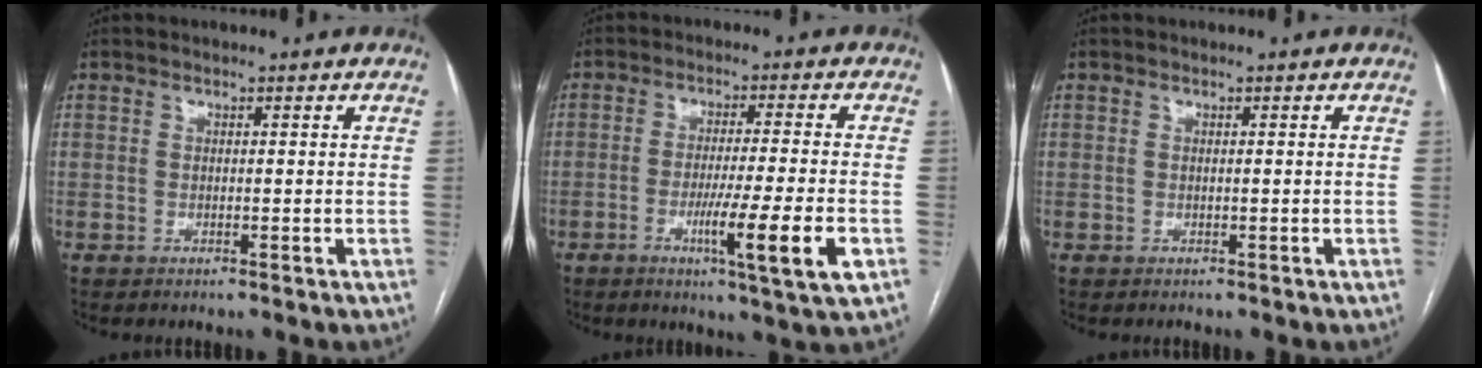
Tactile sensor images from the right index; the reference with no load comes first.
{"total": 10.4, "force": [-3.6, -0.7, 9.7], "torque": [-0.159, -0.025, -0.061]}
{"total": 0.0}